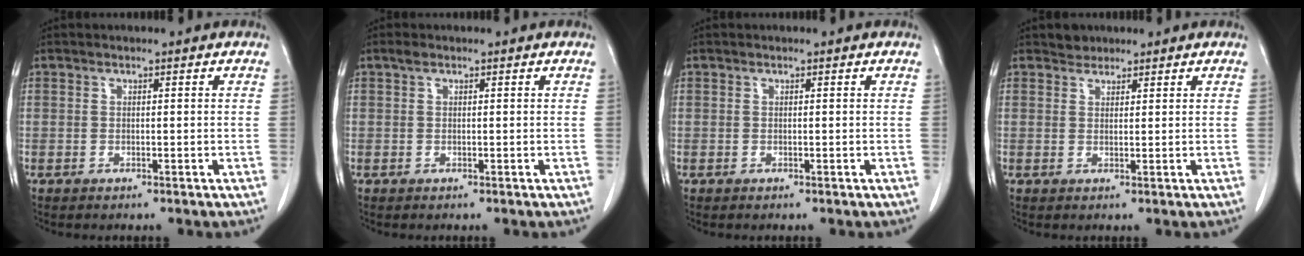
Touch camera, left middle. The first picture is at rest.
{"total": 0.7, "force": [0.5, 0.3, 0.4], "torque": [-0.008, 0.009, 0.008]}
{"total": 0.0}
{"total": 1.7, "force": [1.5, 0.8, -0.1], "torque": [0.002, 0.001, 0.022]}